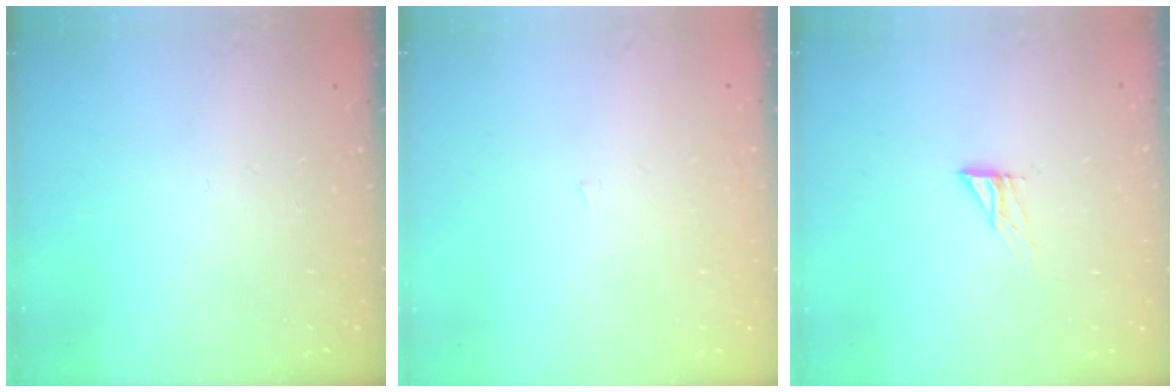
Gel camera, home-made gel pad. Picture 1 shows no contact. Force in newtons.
{"total": 0.9, "press": 0.9, "slide": 0.0}
{"total": 4.5, "press": 4.4, "slide": 0.4}